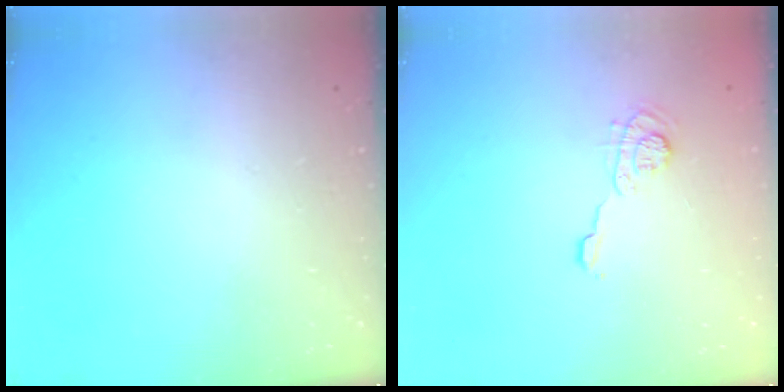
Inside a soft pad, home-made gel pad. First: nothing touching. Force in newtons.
{"total": 5.5, "press": 5.4, "slide": 1.1}